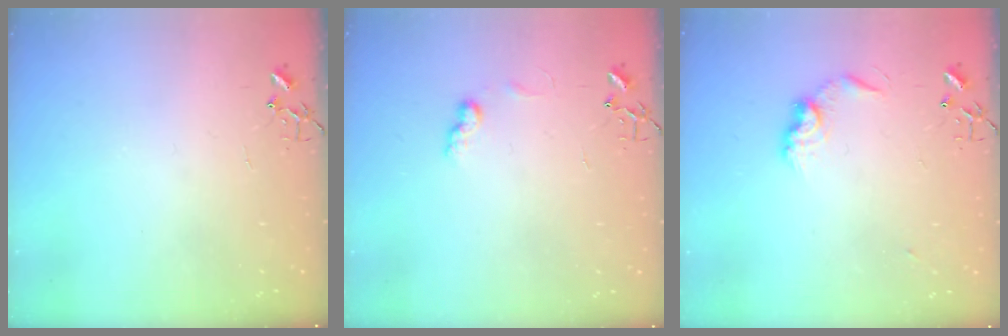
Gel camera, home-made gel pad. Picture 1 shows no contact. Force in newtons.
{"total": 7.2, "press": 7.2, "slide": 0.2}
{"total": 9.4, "press": 9.4, "slide": 0.5}